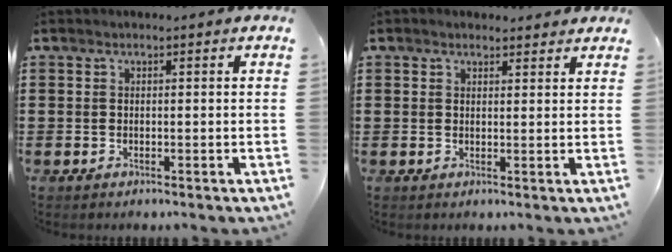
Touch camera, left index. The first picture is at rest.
{"total": 1.6, "force": [1.5, 0.4, 0.2], "torque": [-0.008, 0.003, 0.030]}